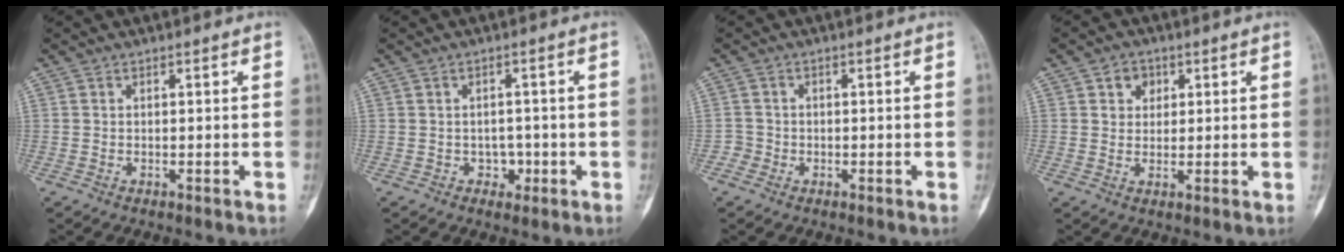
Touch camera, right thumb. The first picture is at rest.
{"total": 6.5, "force": [-1.8, 5.4, 3.0], "torque": [0.001, 0.025, -0.019]}
{"total": 1.6, "force": [-0.7, 1.4, -0.2], "torque": [0.017, 0.008, -0.020]}
{"total": 4.0, "force": [1.6, 3.3, 1.6], "torque": [-0.003, -0.004, 0.023]}